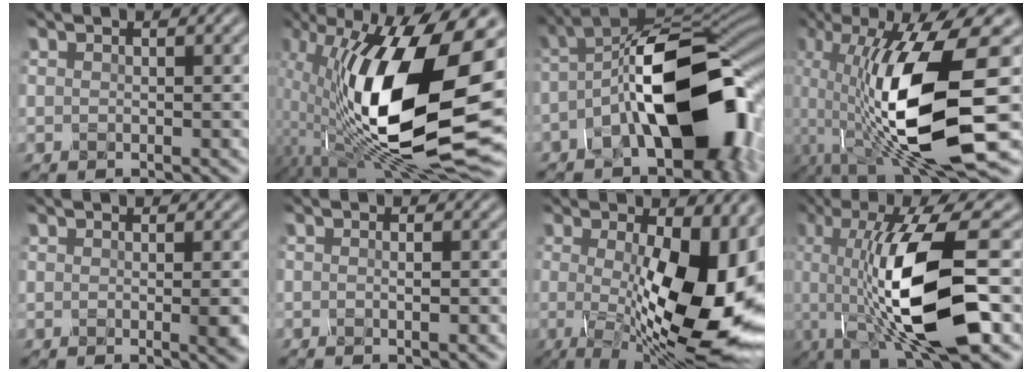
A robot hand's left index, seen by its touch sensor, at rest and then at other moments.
{"total": 17.0, "force": [-1.3, 6.8, 15.6], "torque": [-0.281, -0.009, -0.033]}
{"total": 16.7, "force": [-3.9, 8.5, 13.8], "torque": [-0.192, 0.007, -0.072]}
{"total": 13.7, "force": [-3.0, 3.2, 12.9], "torque": [-0.242, -0.021, -0.053]}
{"total": 1.3, "force": [-0.2, 0.3, 1.2], "torque": [-0.023, -0.003, 0.000]}
{"total": 0.9, "force": [-0.7, -0.1, 0.6], "torque": [-0.010, 0.000, -0.013]}
{"total": 13.4, "force": [-1.0, 4.1, 12.7], "torque": [-0.156, -0.011, -0.024]}
{"total": 12.5, "force": [-1.7, 3.0, 12.0], "torque": [-0.211, -0.002, -0.033]}